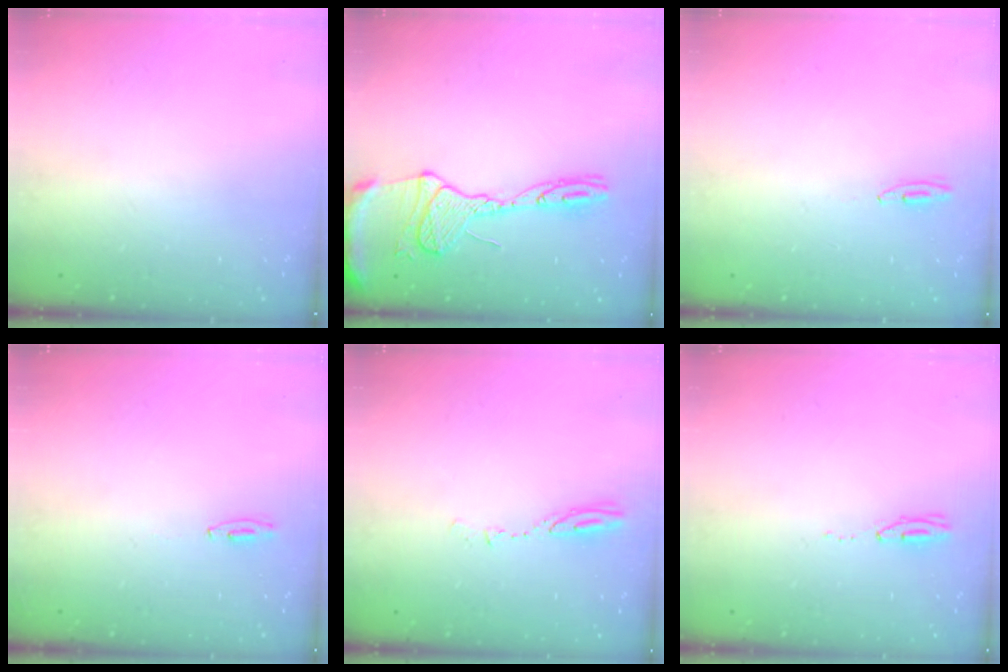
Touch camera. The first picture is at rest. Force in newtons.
{"total": 15.9, "press": 15.8, "slide": 1.6}
{"total": 2.7, "press": 2.5, "slide": 1.0}
{"total": 15.9, "press": 4.3, "slide": 15.3}
{"total": 3.9, "press": 3.9, "slide": 0.3}
{"total": 3.5, "press": 2.9, "slide": 2.0}